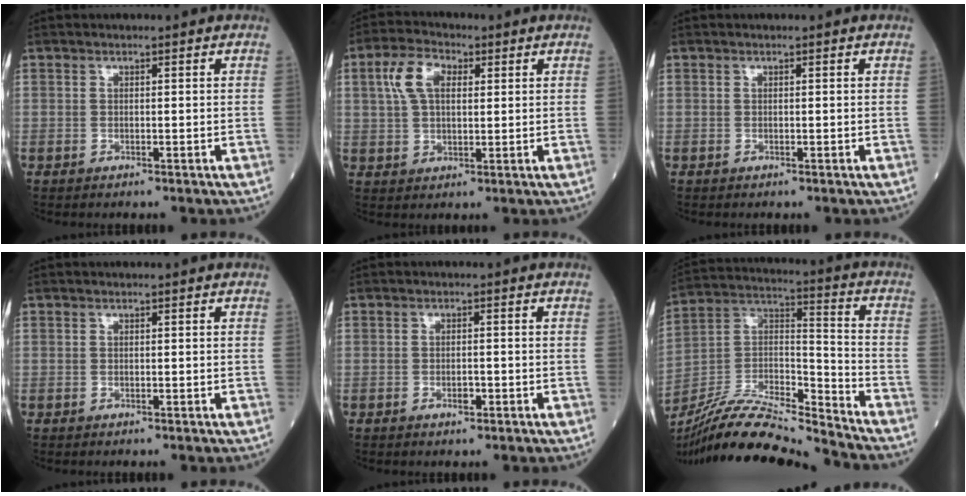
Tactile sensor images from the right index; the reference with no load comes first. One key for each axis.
{"total": 6.8, "fx": 2.2, "fy": 3.6, "fz": 5.3, "tx": -0.119, "ty": 0.018, "tz": 0.044}
{"total": 0.0}
{"total": 0.0}
{"total": 1.7, "fx": -0.7, "fy": 0.5, "fz": 1.4, "tx": -0.027, "ty": 0.000, "tz": -0.009}
{"total": 19.3, "fx": -18.1, "fy": 0.6, "fz": 6.7, "tx": -0.137, "ty": 0.017, "tz": -0.326}